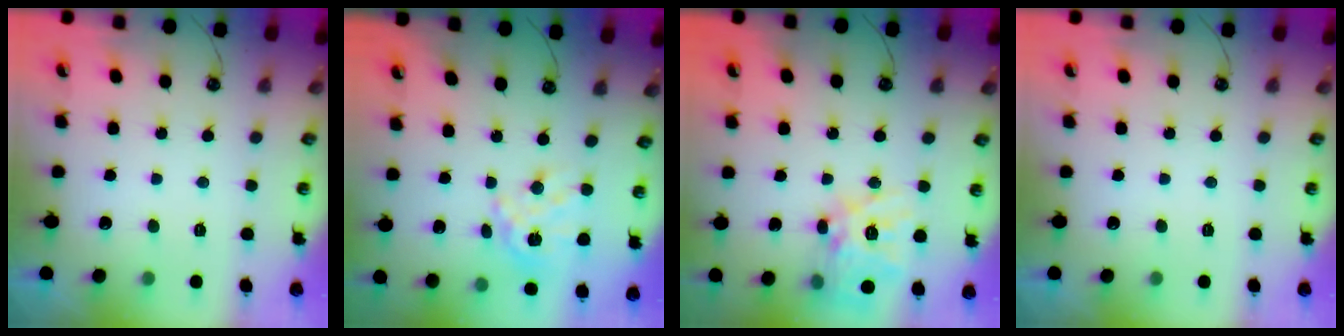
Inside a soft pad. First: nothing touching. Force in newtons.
{"total": 13.4, "press": 13.3, "slide": 1.3}
{"total": 16.2, "press": 16.2, "slide": 1.3}
{"total": 0.0}